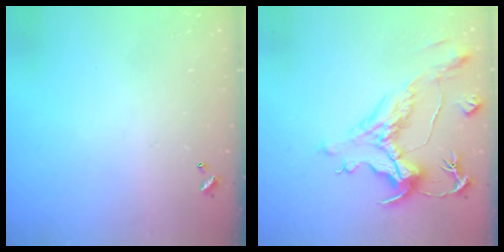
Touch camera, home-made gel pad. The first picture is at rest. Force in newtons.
{"total": 1.9, "press": 0.8, "slide": 1.7}